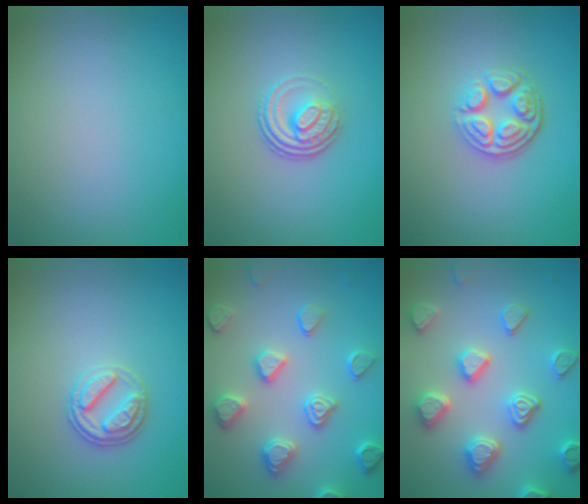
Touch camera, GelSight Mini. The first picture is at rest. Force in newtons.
{"total": 3.5, "press": 2.5, "slide": 2.5}
{"total": 4.3, "press": 3.3, "slide": 2.7}
{"total": 2.8, "press": 2.6, "slide": 1.1}
{"total": 4.6, "press": 4.2, "slide": 2.0}
{"total": 4.9, "press": 4.7, "slide": 1.3}